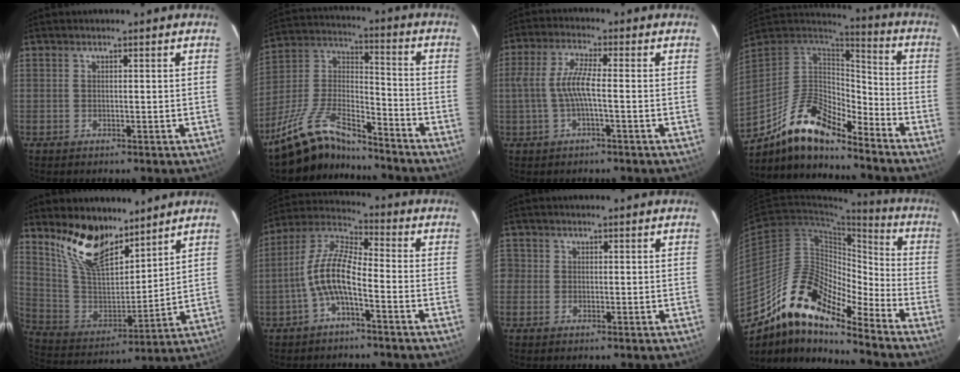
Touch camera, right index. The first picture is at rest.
{"total": 16.3, "force": [-13.5, 5.1, 7.6], "torque": [-0.169, 0.021, -0.251]}
{"total": 6.3, "force": [-1.2, 1.1, 6.1], "torque": [-0.129, 0.006, -0.020]}
{"total": 16.8, "force": [-12.8, 5.3, 9.5], "torque": [-0.192, -0.002, -0.245]}
{"total": 15.8, "force": [11.4, 6.7, 8.6], "torque": [-0.177, 0.003, 0.229]}
{"total": 9.4, "force": [-3.6, 2.9, 8.2], "torque": [-0.179, 0.015, -0.071]}
{"total": 2.2, "force": [-0.5, 2.1, 0.3], "torque": [-0.005, 0.003, -0.014]}
{"total": 16.6, "force": [-13.3, 4.3, 9.0], "torque": [-0.146, 0.002, -0.263]}